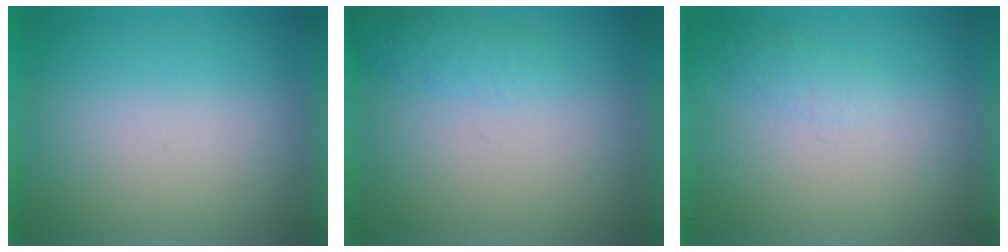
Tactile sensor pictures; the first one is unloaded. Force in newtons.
{"total": 1.3}
{"total": 1.3}